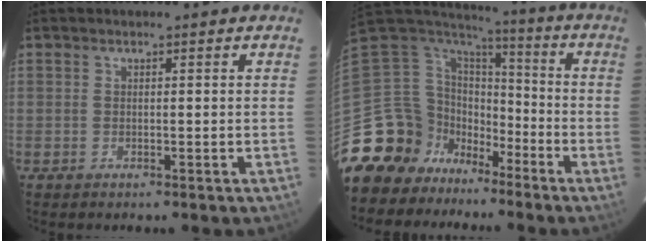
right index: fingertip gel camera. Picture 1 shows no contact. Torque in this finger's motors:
{"motor_torque": [0.99, -1.15, -0.02, -0.21]}